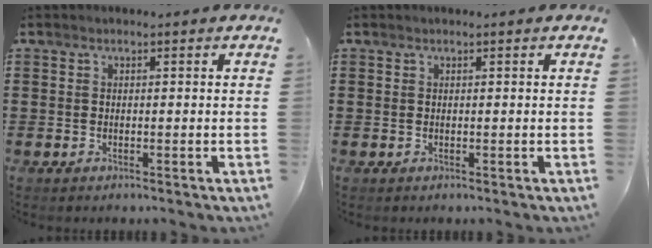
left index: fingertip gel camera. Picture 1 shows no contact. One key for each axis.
{"total": 0.0}